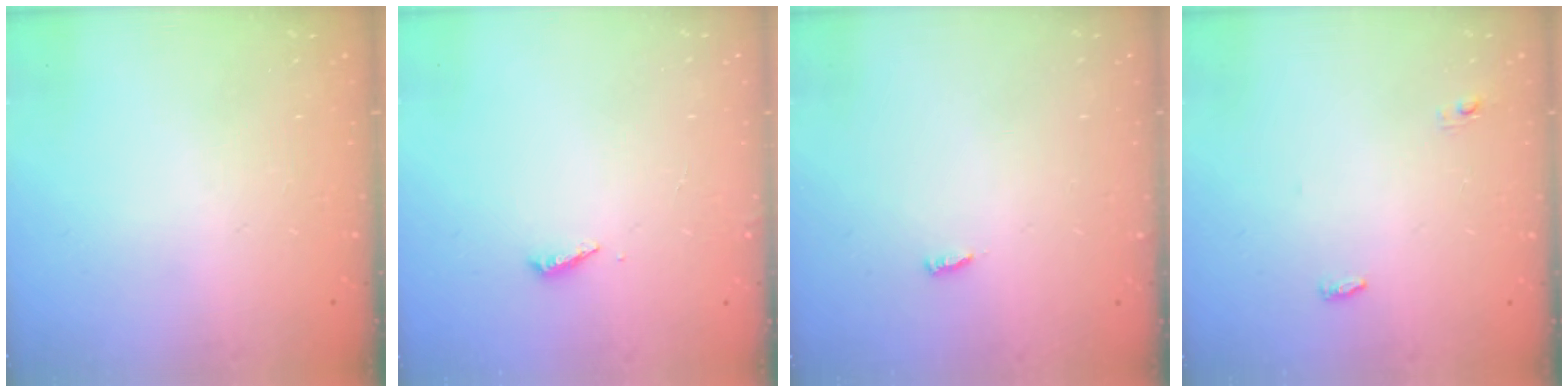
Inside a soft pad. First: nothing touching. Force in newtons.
{"total": 2.0, "press": 2.0, "slide": 0.2}
{"total": 3.0, "press": 3.0, "slide": 0.0}
{"total": 3.4, "press": 3.3, "slide": 0.9}